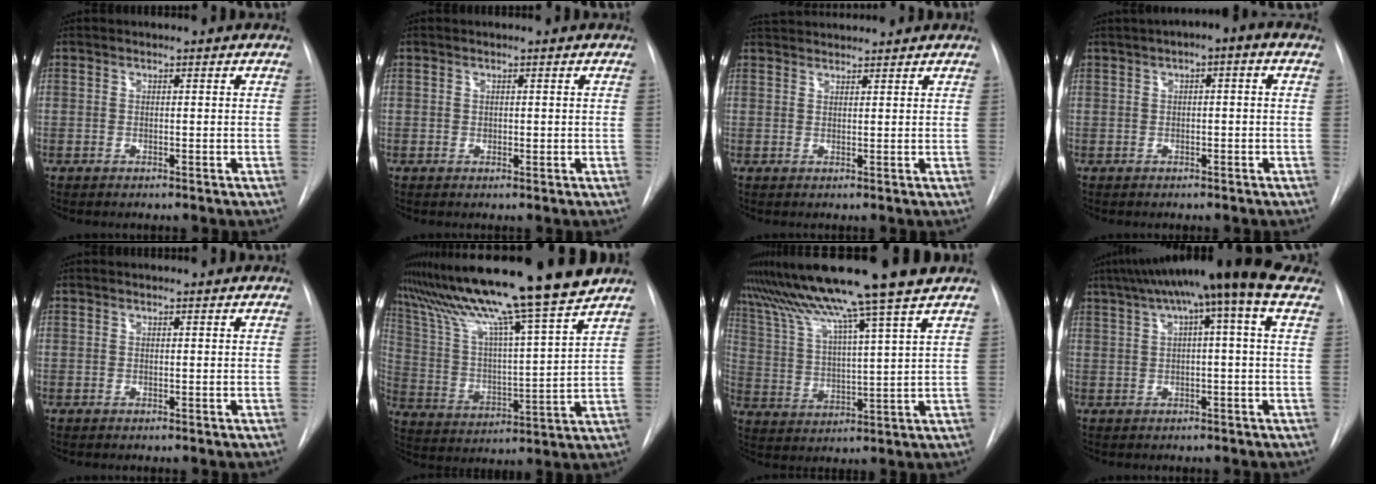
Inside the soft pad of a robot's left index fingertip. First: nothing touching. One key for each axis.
{"total": 0.5, "fx": 0.2, "fy": 0.3, "fz": 0.3, "tx": 0.001, "ty": 0.000, "tz": 0.003}
{"total": 6.0, "fx": 5.8, "fy": 0.4, "fz": 1.3, "tx": -0.024, "ty": 0.039, "tz": 0.090}
{"total": 4.2, "fx": 1.6, "fy": 0.8, "fz": 3.8, "tx": -0.055, "ty": 0.022, "tz": 0.018}
{"total": 0.9, "fx": 0.9, "fy": 0.0, "fz": 0.2, "tx": -0.005, "ty": 0.012, "tz": 0.014}
{"total": 19.6, "fx": 16.6, "fy": -1.9, "fz": 10.2, "tx": -0.184, "ty": -0.020, "tz": 0.274}
{"total": 15.5, "fx": 12.4, "fy": -2.7, "fz": 8.9, "tx": -0.155, "ty": -0.004, "tz": 0.204}
{"total": 13.8, "fx": 8.6, "fy": 0.5, "fz": 10.7, "tx": -0.178, "ty": 0.061, "tz": 0.117}